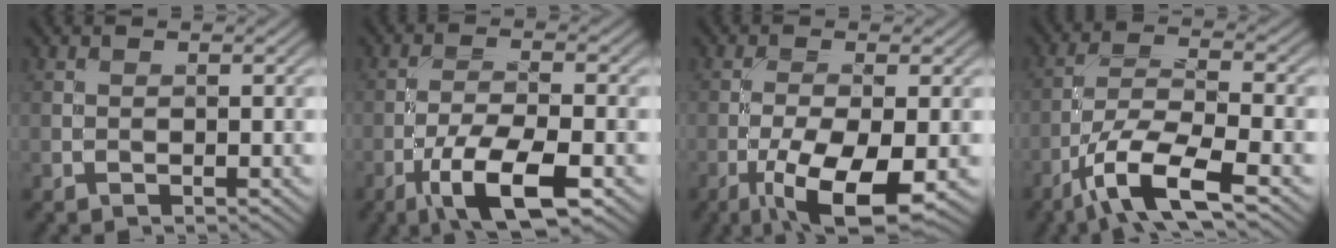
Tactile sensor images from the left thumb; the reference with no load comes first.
{"total": 9.2, "force": [-4.7, 2.8, 7.3], "torque": [-0.136, -0.001, -0.091]}
{"total": 9.7, "force": [-4.3, 3.2, 8.0], "torque": [-0.153, -0.015, -0.072]}
{"total": 9.6, "force": [-5.4, 2.6, 7.6], "torque": [-0.145, -0.003, -0.109]}